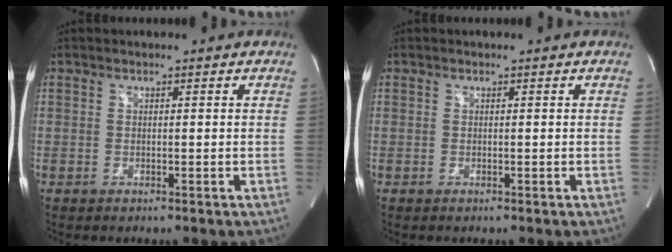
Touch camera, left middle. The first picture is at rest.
{"total": 0.0}